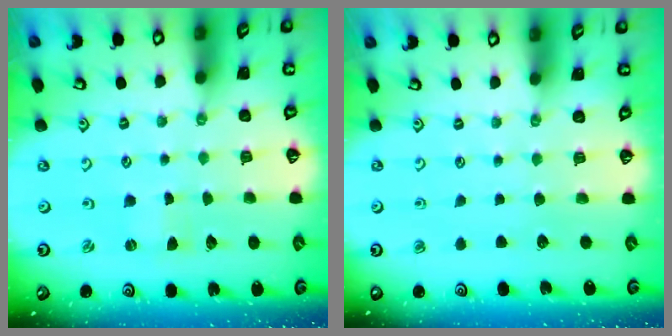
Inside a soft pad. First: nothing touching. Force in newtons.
{"total": 0.0}